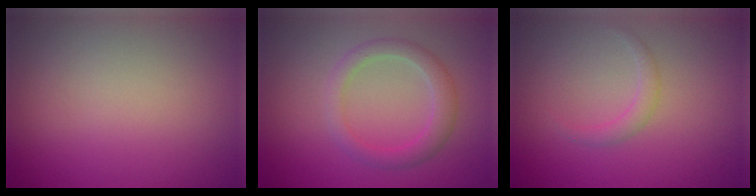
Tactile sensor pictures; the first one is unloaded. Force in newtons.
{"total": 2.6, "press": 2.6, "slide": 0.1}
{"total": 1.1, "press": 1.1, "slide": 0.1}